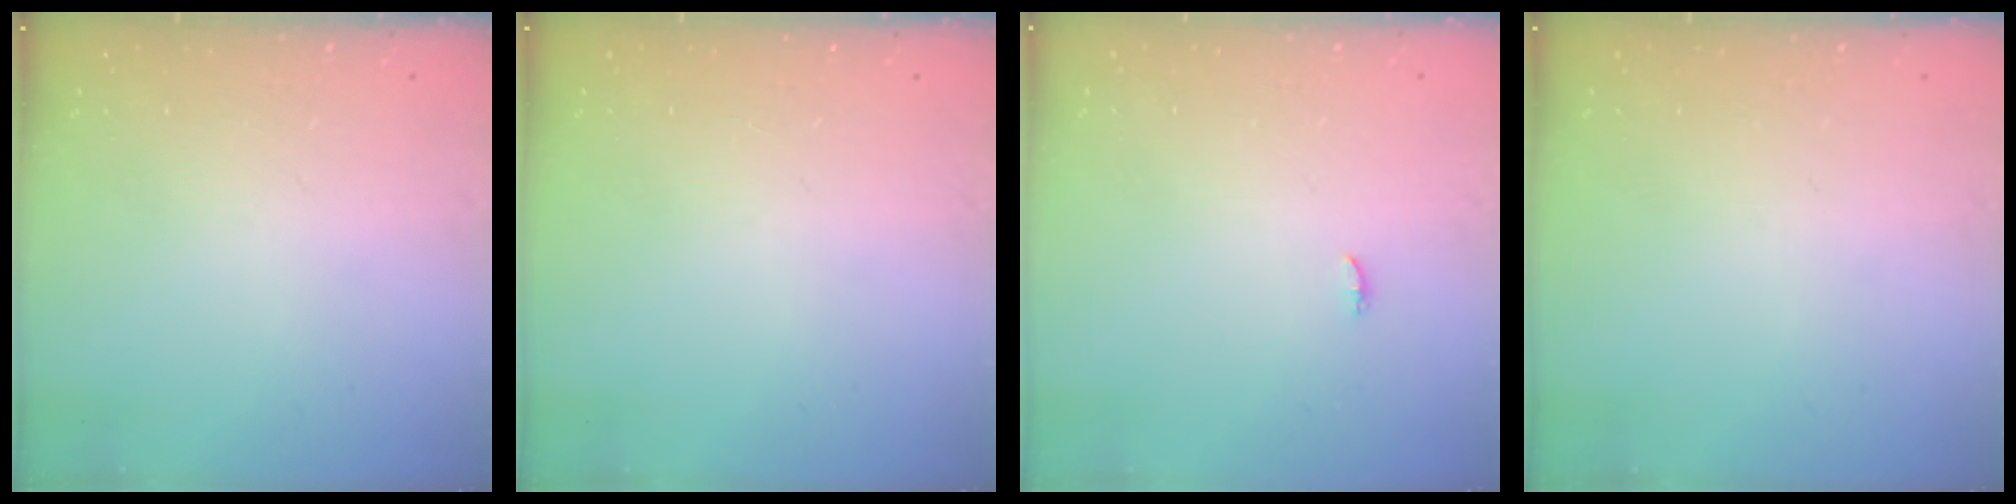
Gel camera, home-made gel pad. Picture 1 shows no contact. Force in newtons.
{"total": 0.0}
{"total": 5.6, "press": 3.4, "slide": 4.4}
{"total": 0.0}